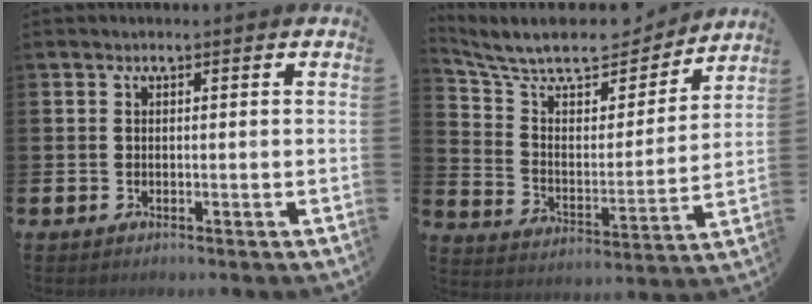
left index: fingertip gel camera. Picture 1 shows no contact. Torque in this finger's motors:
{"motor_torque": [0.99, -1.15, 0.05, 0.14]}